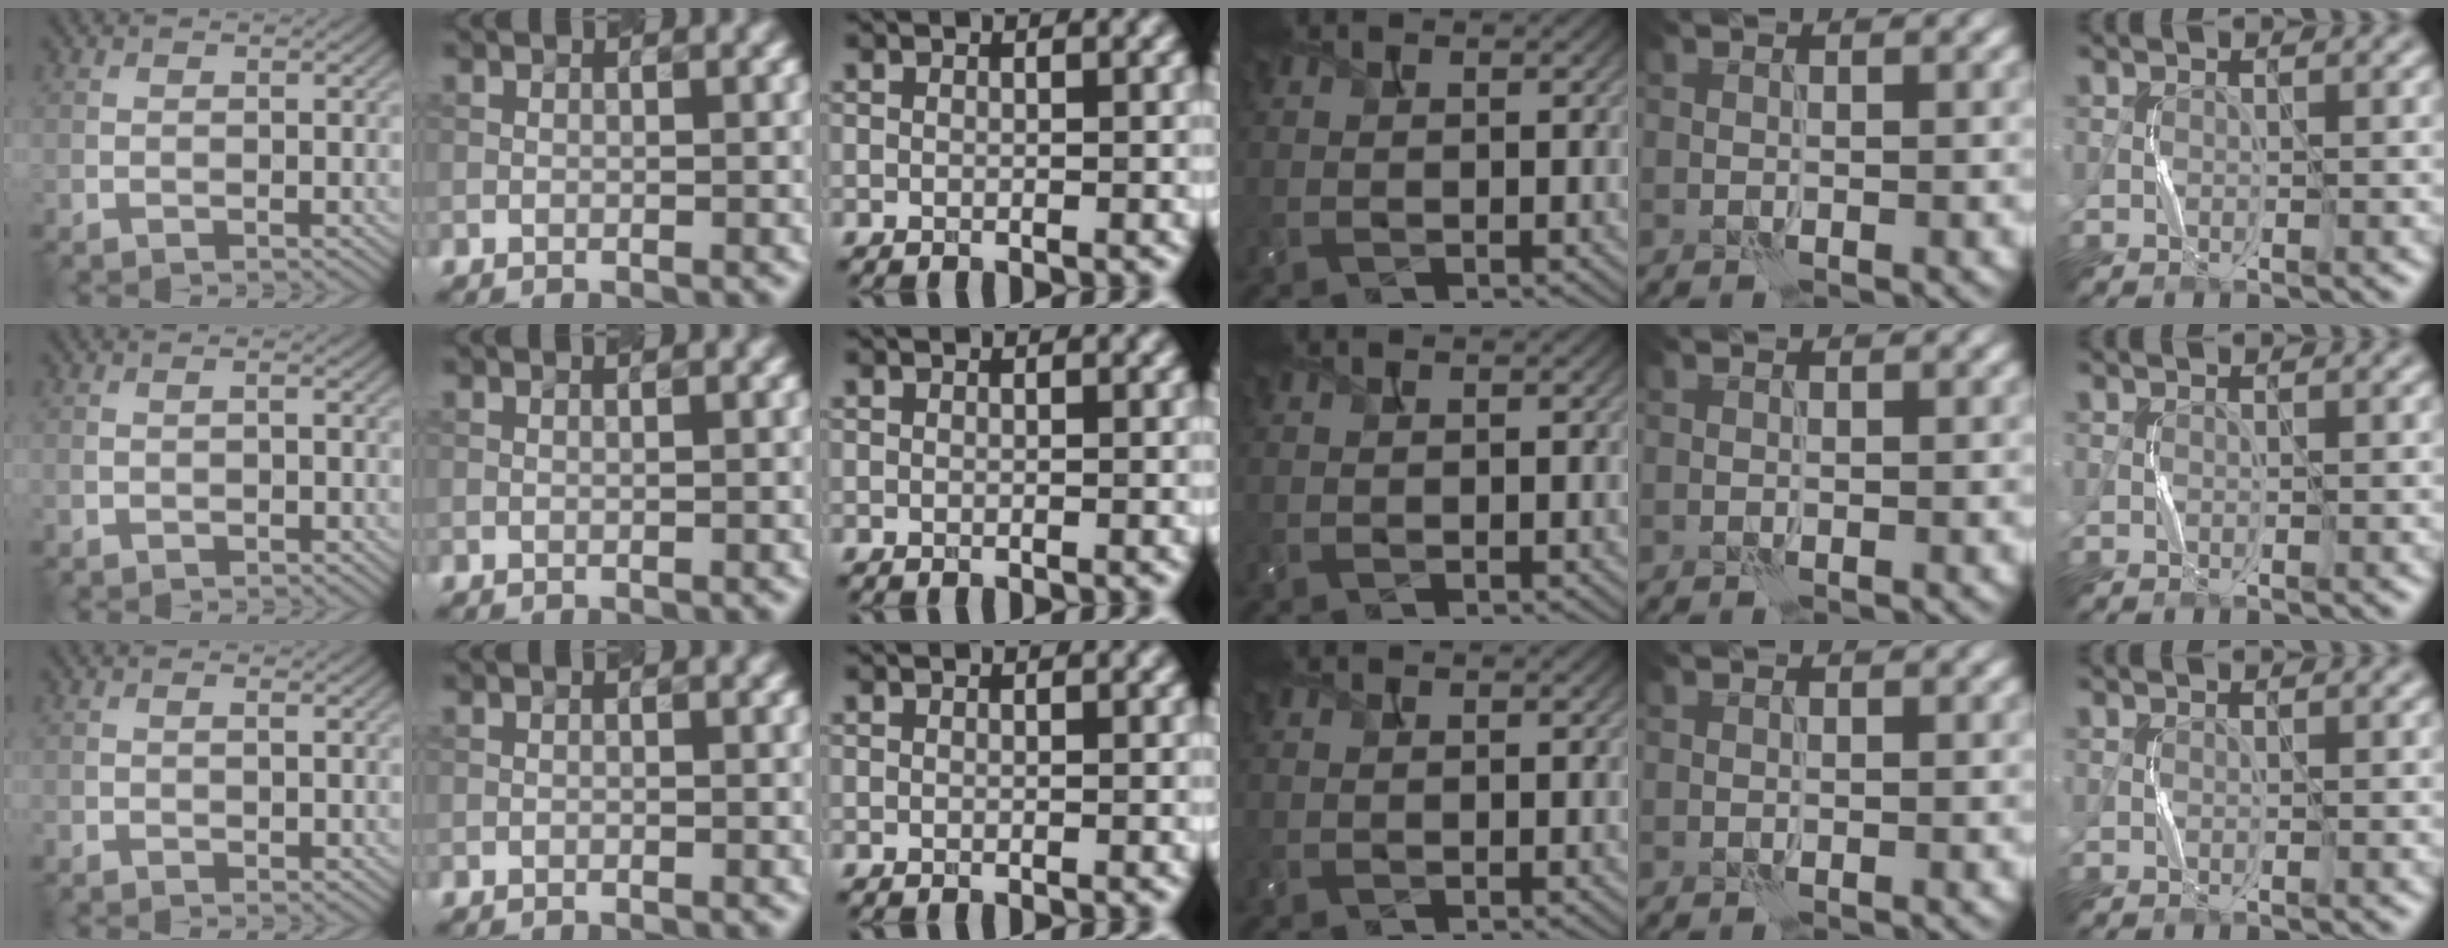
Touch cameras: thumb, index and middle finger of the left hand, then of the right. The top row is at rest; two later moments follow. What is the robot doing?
{"motion": "squeeze", "object": "bubble wrap"}